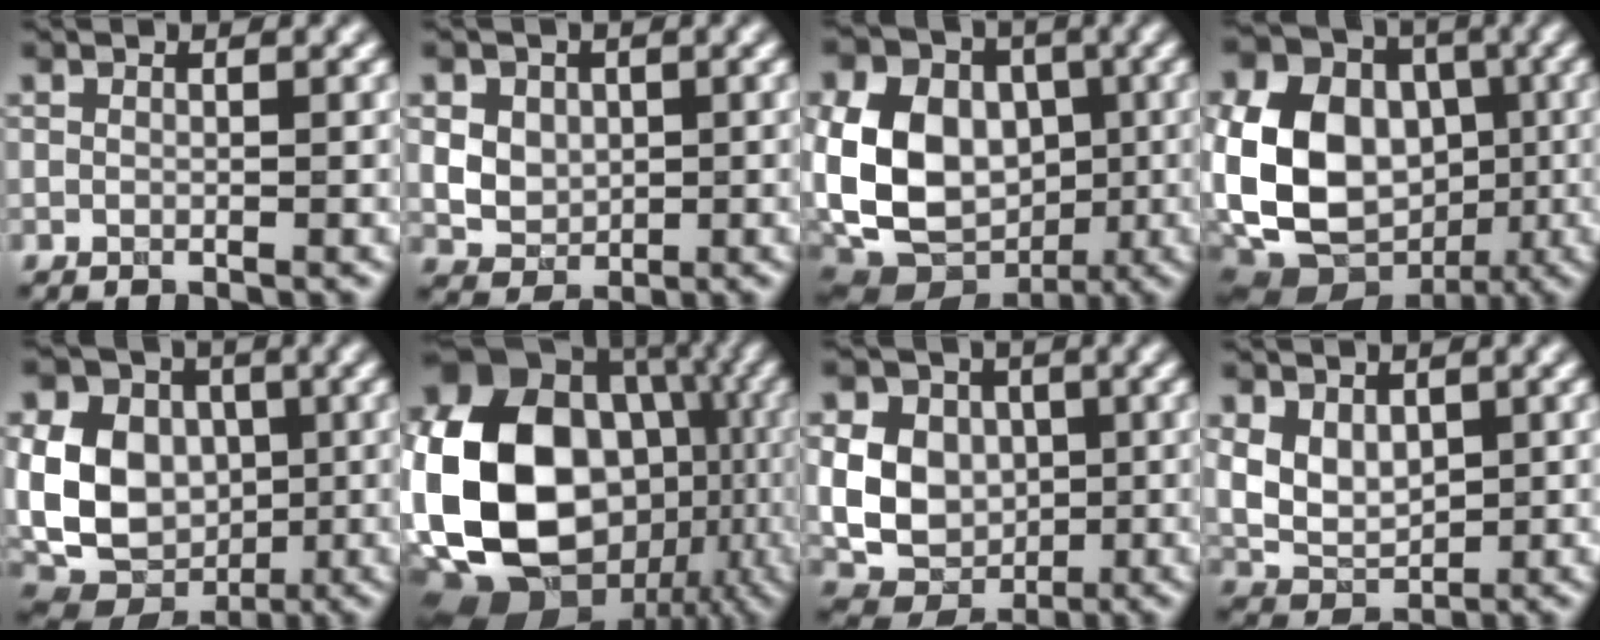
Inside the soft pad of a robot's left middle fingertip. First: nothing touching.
{"total": 5.8, "force": [1.7, 4.7, 2.9], "torque": [-0.056, 0.022, 0.024]}
{"total": 13.0, "force": [-0.3, 10.1, 8.1], "torque": [-0.166, -0.005, -0.007]}
{"total": 14.8, "force": [-1.3, 11.6, 9.2], "torque": [-0.200, -0.002, -0.029]}
{"total": 10.7, "force": [0.3, 8.4, 6.6], "torque": [-0.117, -0.003, 0.000]}
{"total": 20.6, "force": [-1.6, 16.7, 12.0], "torque": [-0.261, -0.014, -0.019]}
{"total": 8.8, "force": [0.8, 7.3, 4.7], "torque": [-0.077, 0.017, -0.002]}
{"total": 4.0, "force": [0.8, 2.8, 2.7], "torque": [-0.054, -0.007, 0.019]}